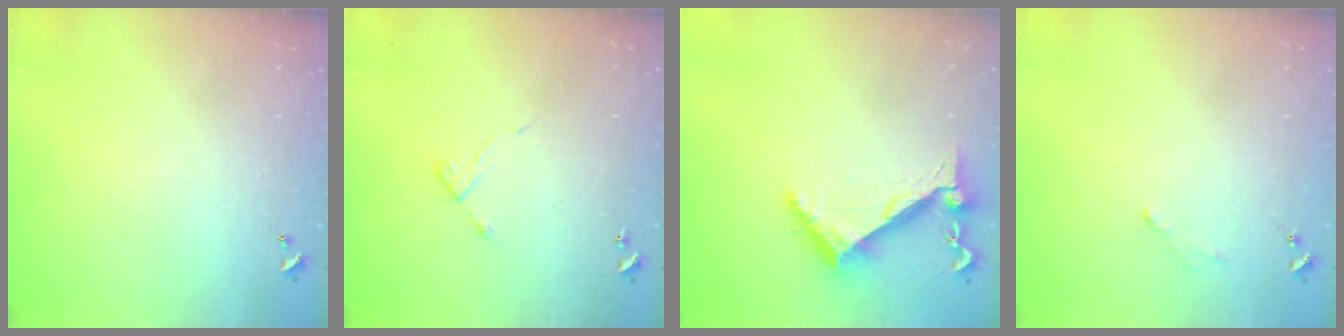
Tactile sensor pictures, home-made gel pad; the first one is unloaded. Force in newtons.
{"total": 5.4, "press": 5.4, "slide": 0.4}
{"total": 6.4, "press": 6.4, "slide": 0.5}
{"total": 2.9, "press": 2.9, "slide": 0.4}